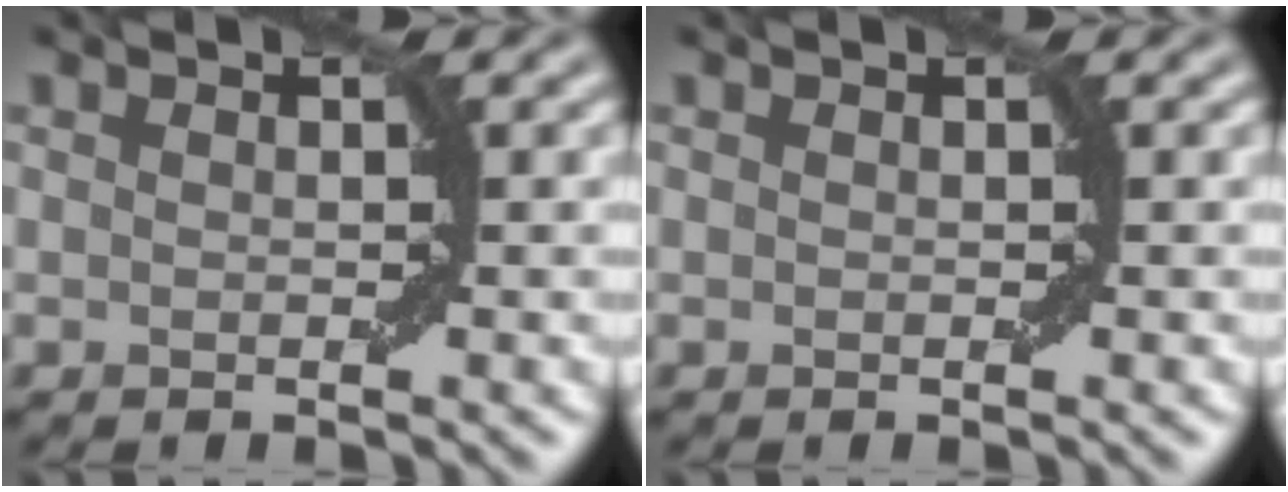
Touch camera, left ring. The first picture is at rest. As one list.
[{"total": 0.0}]